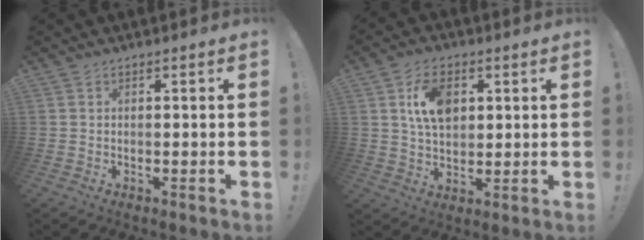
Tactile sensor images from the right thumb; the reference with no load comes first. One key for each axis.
{"total": 10.3, "fx": 3.4, "fy": 6.8, "fz": 7.0, "tx": -0.111, "ty": 0.004, "tz": 0.065}